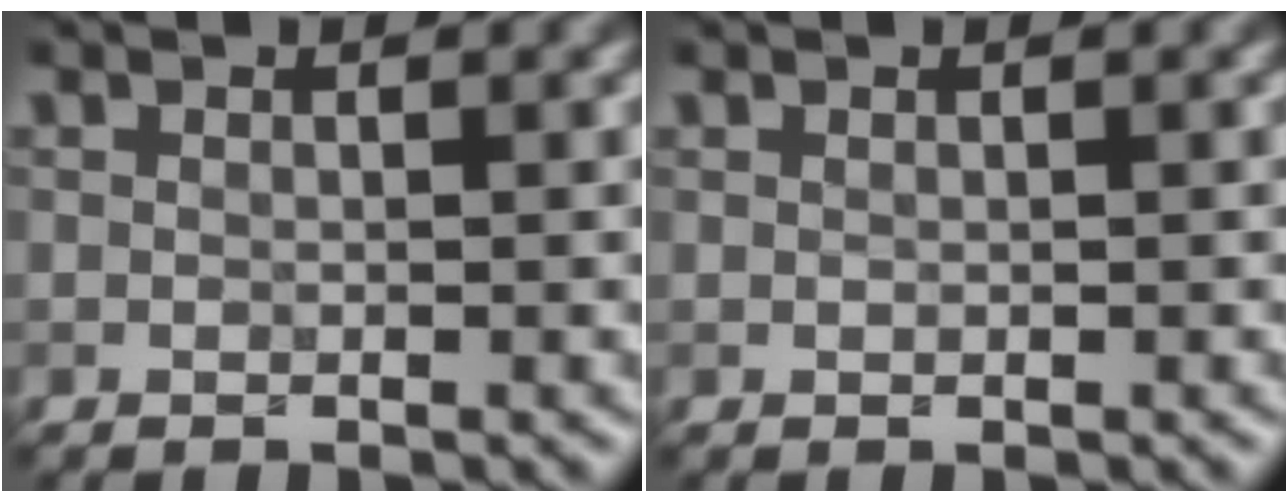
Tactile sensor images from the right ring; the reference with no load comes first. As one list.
[{"total": 0.0}]